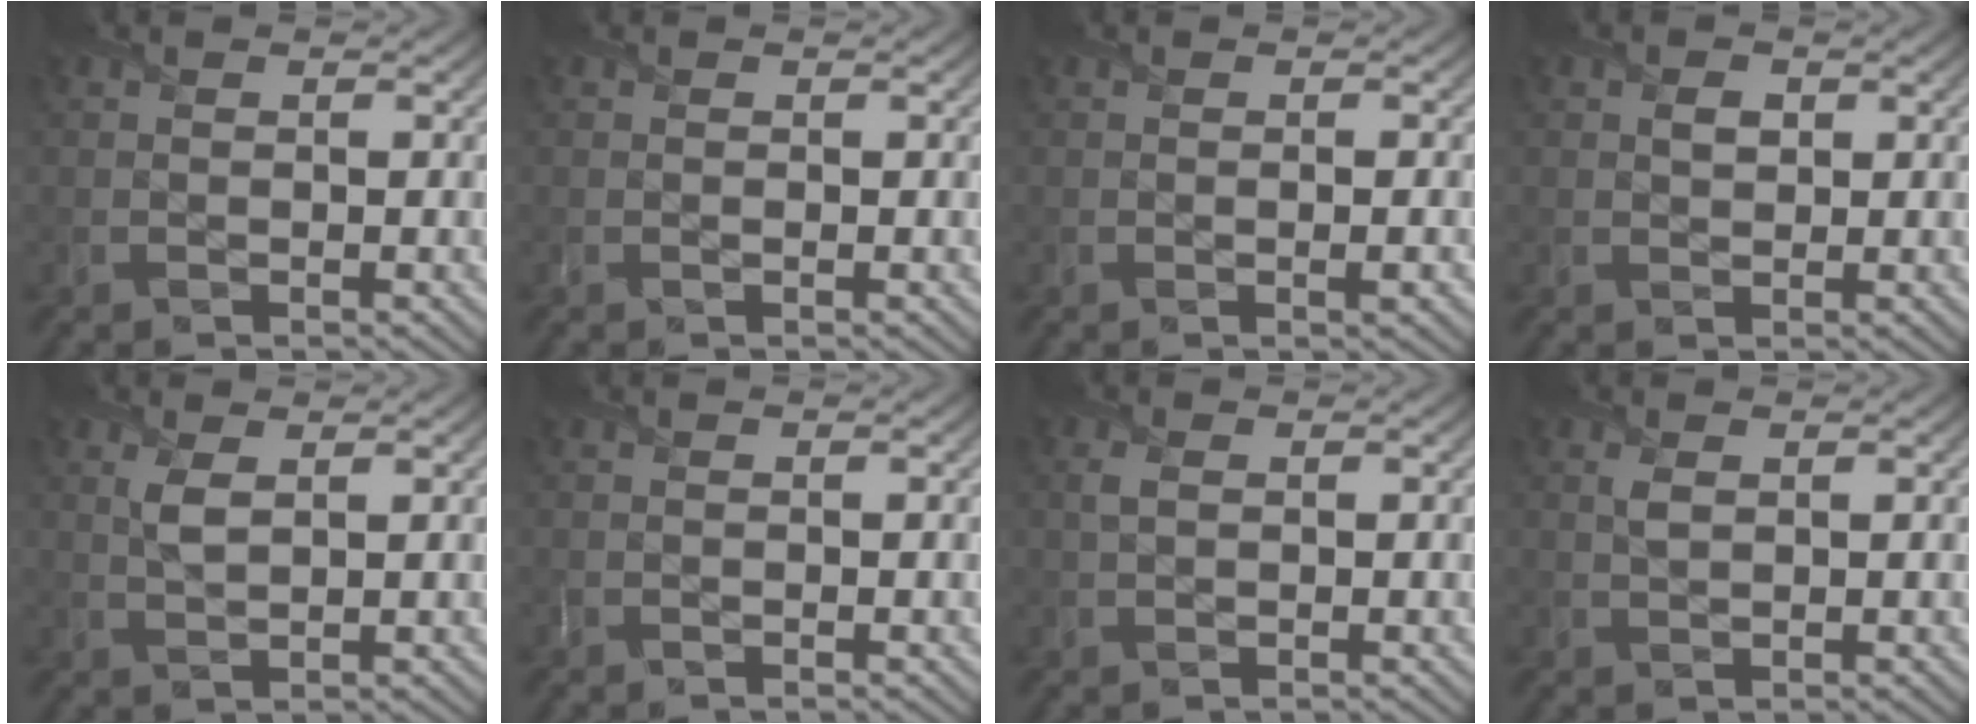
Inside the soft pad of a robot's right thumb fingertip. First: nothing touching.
{"total": 0.0}
{"total": 0.9, "force": [-0.3, 0.2, 0.9], "torque": [-0.013, -0.003, -0.004]}
{"total": 1.5, "force": [0.5, 1.1, 0.8], "torque": [-0.015, -0.003, 0.007]}
{"total": 2.4, "force": [1.0, 0.9, 2.0], "torque": [-0.051, 0.002, 0.023]}
{"total": 0.0}
{"total": 1.2, "force": [0.4, 0.7, 1.0], "torque": [-0.028, 0.004, 0.006]}
{"total": 1.4, "force": [0.6, 0.6, 1.1], "torque": [-0.029, 0.001, 0.014]}